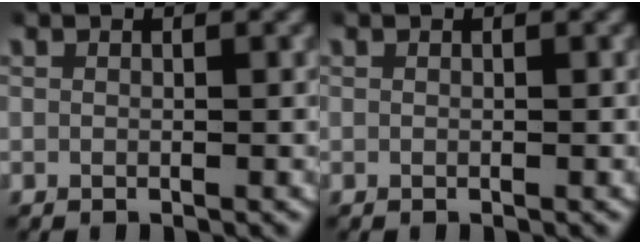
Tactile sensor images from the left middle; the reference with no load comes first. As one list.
[{"total": 0.0}]